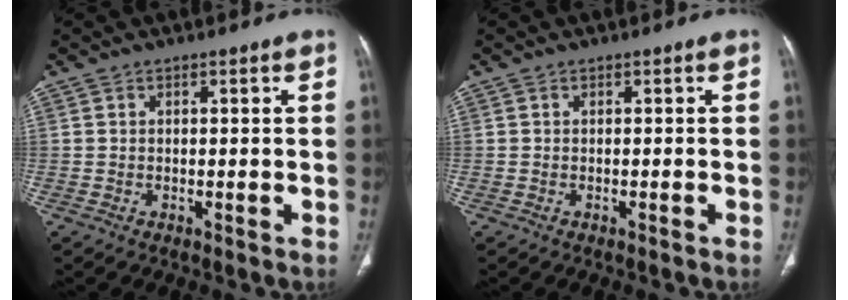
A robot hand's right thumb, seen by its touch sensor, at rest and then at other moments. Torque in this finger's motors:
{"motor_torque": [1.84, -1.90, -0.35, -0.45, 0.00]}